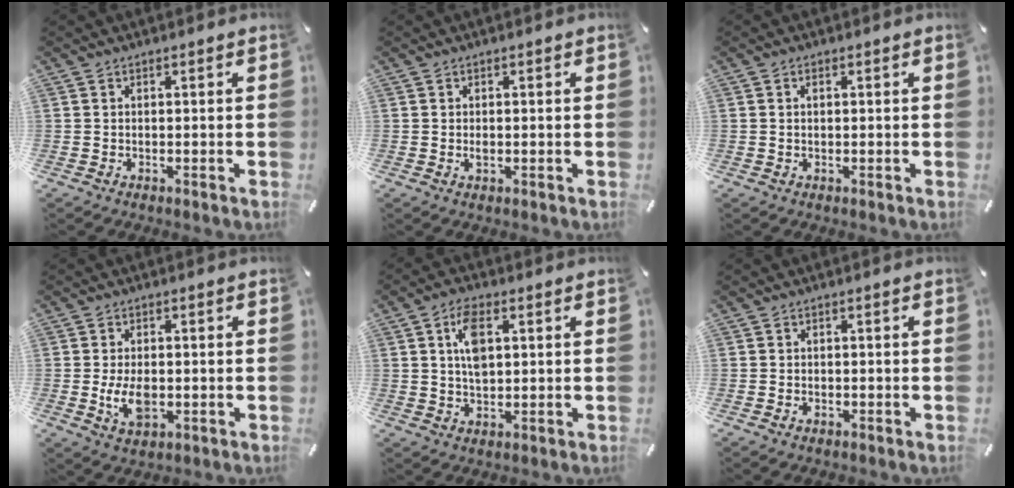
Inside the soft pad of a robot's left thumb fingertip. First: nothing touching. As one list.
[{"total": 1.2, "force": [0.0, 0.6, 1.0], "torque": [-0.020, 0.001, -0.002]}, {"total": 1.0, "force": [0.3, 0.5, 0.8], "torque": [-0.017, 0.003, 0.004]}, {"total": 6.7, "force": [-0.9, 4.0, 5.3], "torque": [-0.108, -0.005, -0.018]}, {"total": 7.0, "force": [1.9, 3.9, 5.5], "torque": [-0.093, 0.001, 0.029]}, {"total": 1.2, "force": [-0.5, 0.9, 0.7], "torque": [-0.014, 0.003, -0.011]}]